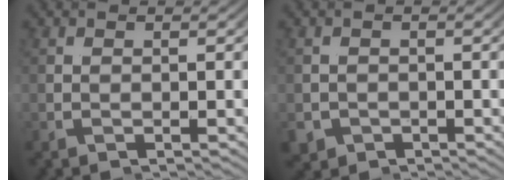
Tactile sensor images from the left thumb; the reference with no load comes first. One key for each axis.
{"total": 2.4, "fx": -0.9, "fy": 2.2, "fz": 0.2, "tx": -0.008, "ty": -0.019, "tz": -0.003}